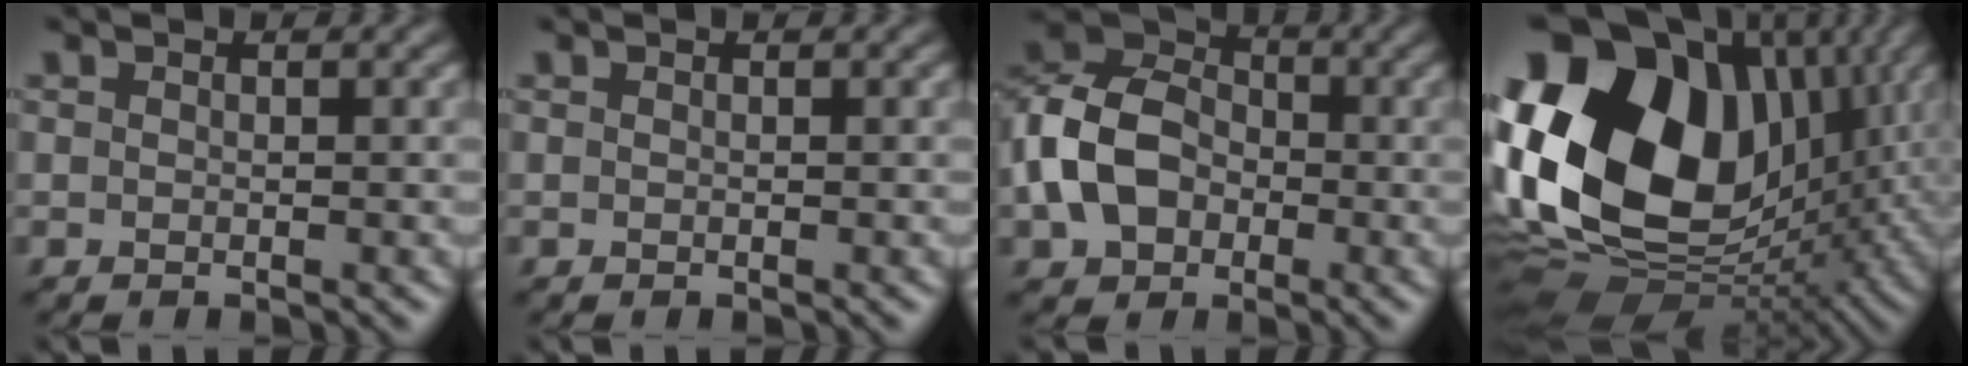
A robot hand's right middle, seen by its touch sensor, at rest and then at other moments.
{"total": 0.0}
{"total": 8.3, "force": [-1.5, 6.3, 5.2], "torque": [-0.116, 0.016, -0.046]}
{"total": 19.8, "force": [2.4, 14.5, 13.2], "torque": [-0.292, 0.011, 0.042]}